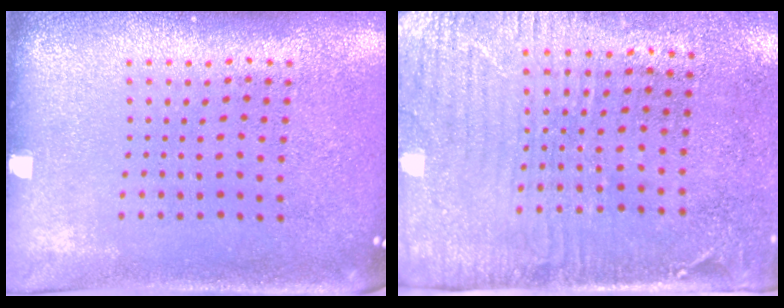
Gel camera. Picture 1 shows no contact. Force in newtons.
{"total": 3.0, "press": 2.4, "slide": 1.7}